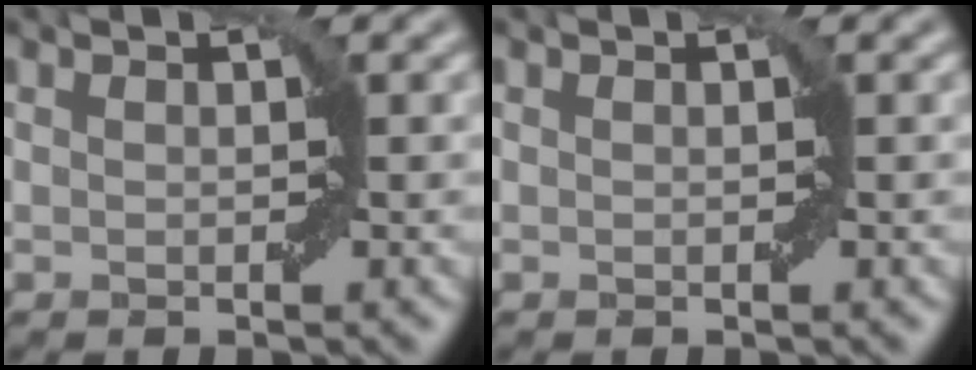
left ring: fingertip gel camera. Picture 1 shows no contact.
{"total": 0.0}